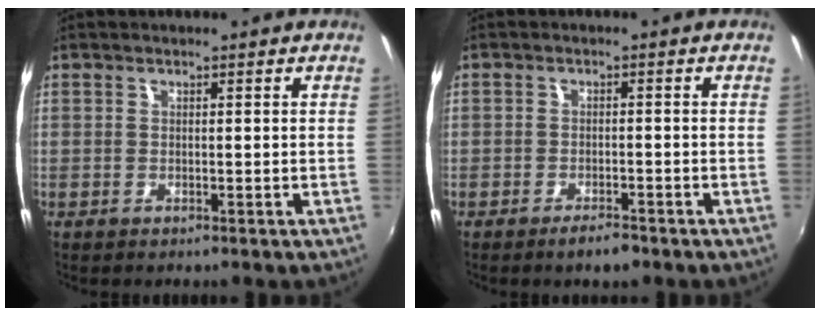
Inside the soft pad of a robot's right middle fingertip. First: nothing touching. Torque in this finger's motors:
{"motor_torque": [0.61, -0.98, -0.06, 0.00]}